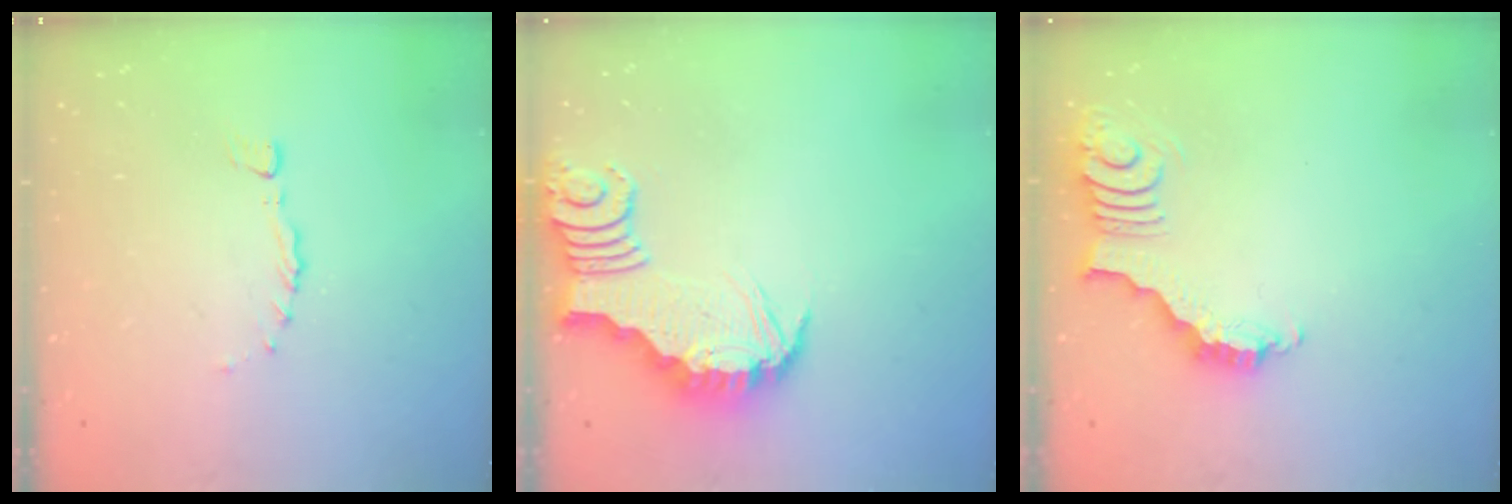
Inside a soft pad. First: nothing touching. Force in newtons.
{"total": 3.4, "press": 3.4, "slide": 0.1}
{"total": 3.8, "press": 3.8, "slide": 0.6}